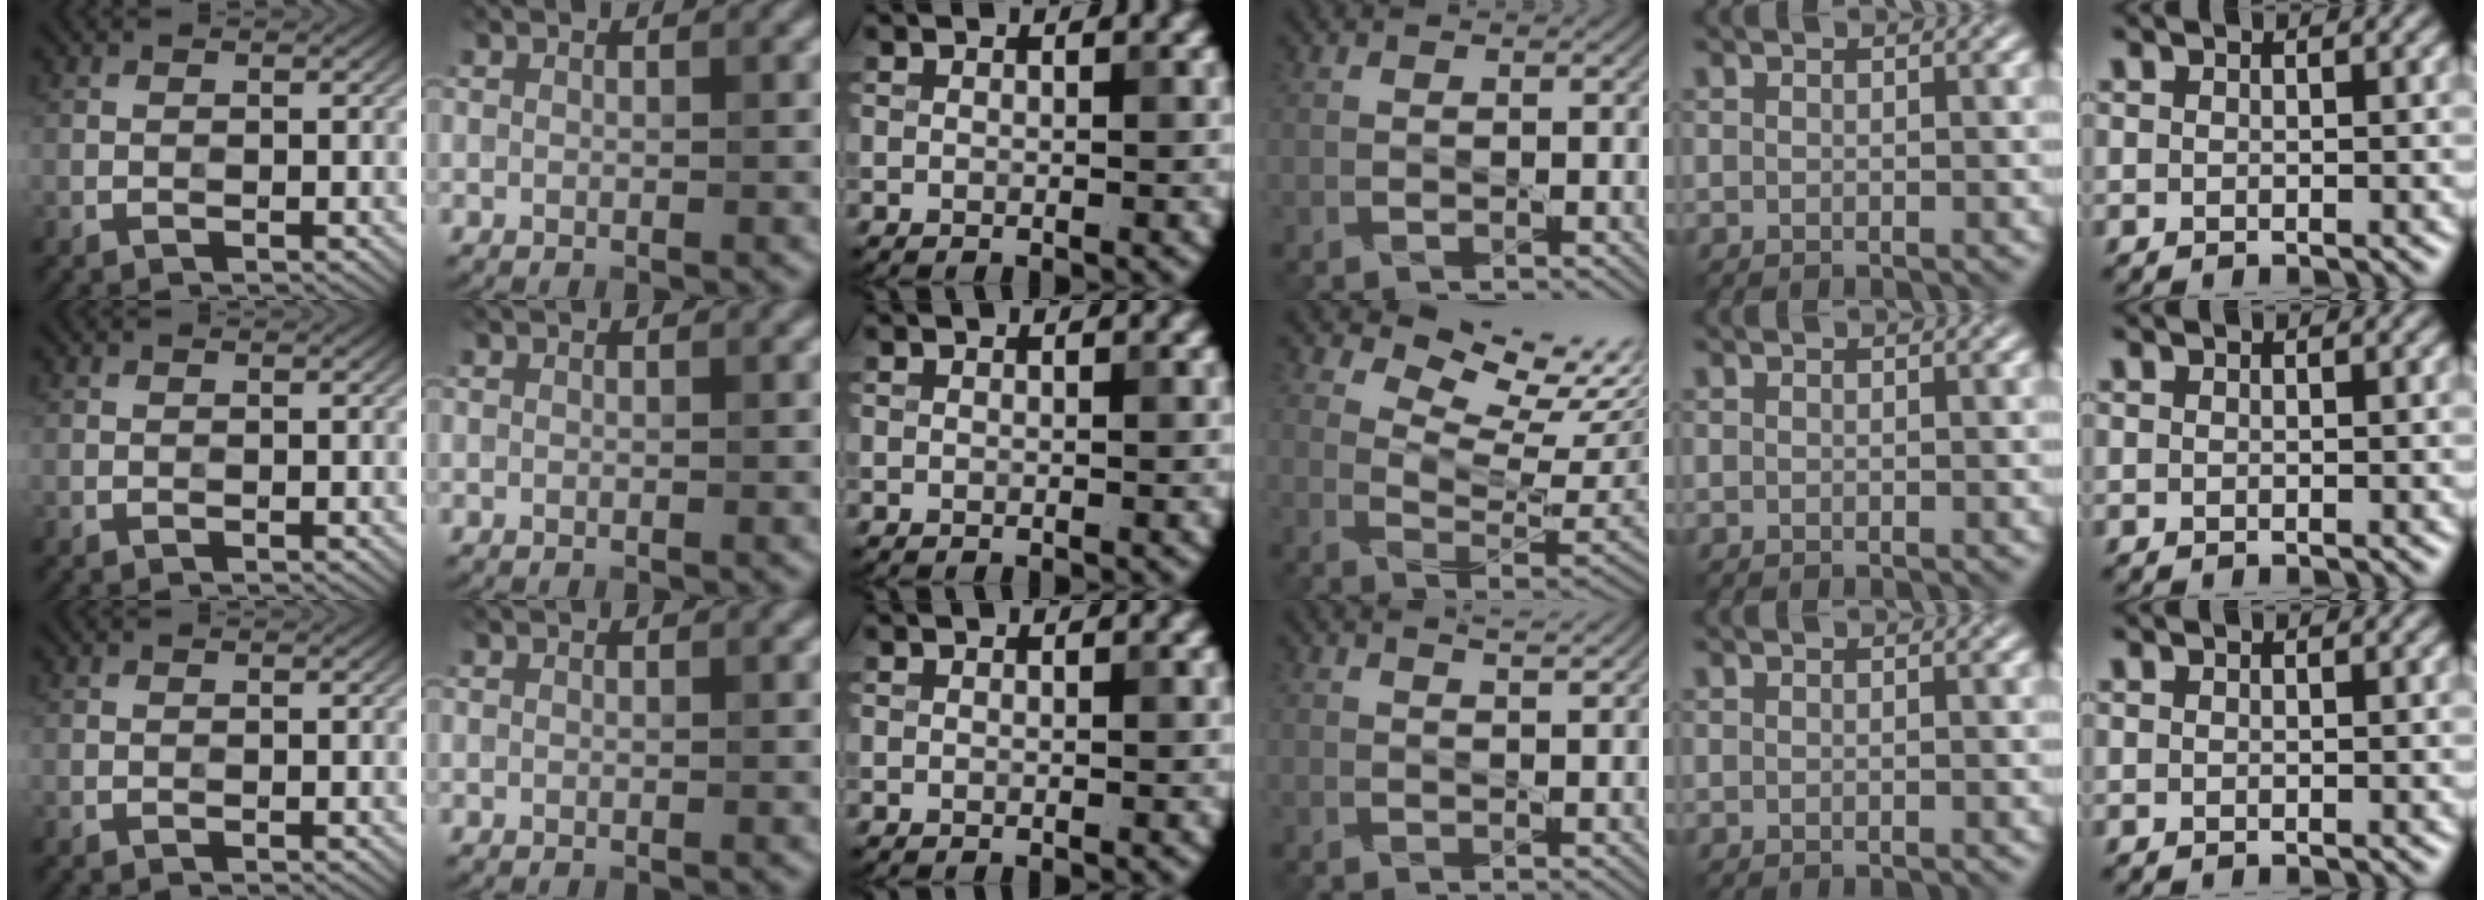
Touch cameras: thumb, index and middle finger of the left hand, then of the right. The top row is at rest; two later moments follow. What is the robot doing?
{"motion": "dispense", "object": "spray bottle"}